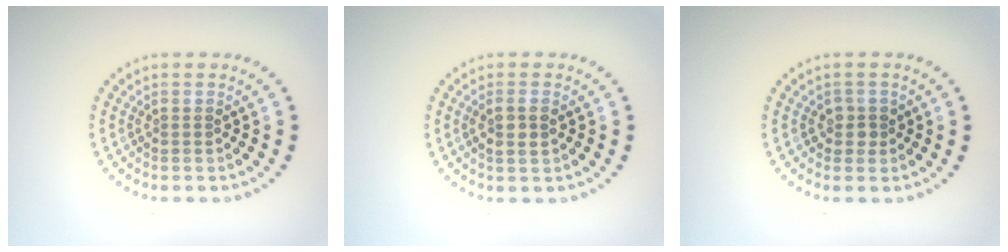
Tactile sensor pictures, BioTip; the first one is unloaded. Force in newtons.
{"total": 1.9, "press": 1.8, "slide": 0.6}
{"total": 1.5, "press": 1.3, "slide": 0.7}